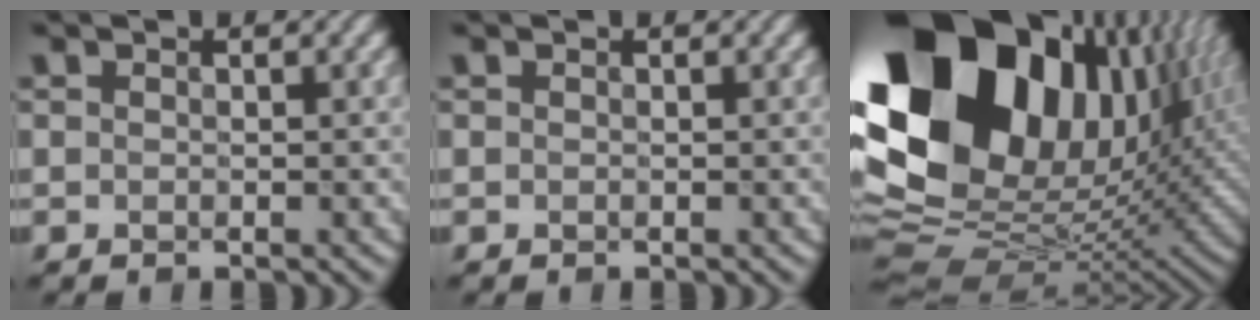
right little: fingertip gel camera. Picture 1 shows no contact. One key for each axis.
{"total": 0.0}
{"total": 20.4, "fx": 5.7, "fy": 13.9, "fz": 13.7, "tx": -0.283, "ty": 0.017, "tz": 0.103}